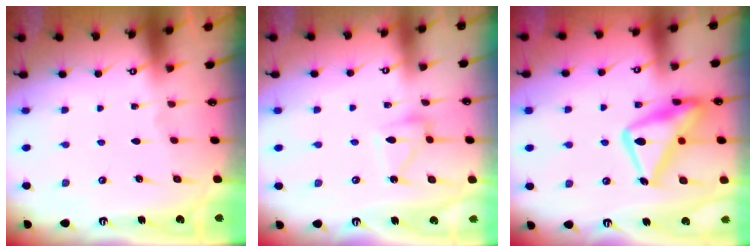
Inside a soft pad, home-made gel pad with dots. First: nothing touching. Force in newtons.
{"total": 7.1, "press": 7.1, "slide": 0.3}
{"total": 18.7, "press": 18.6, "slide": 1.6}